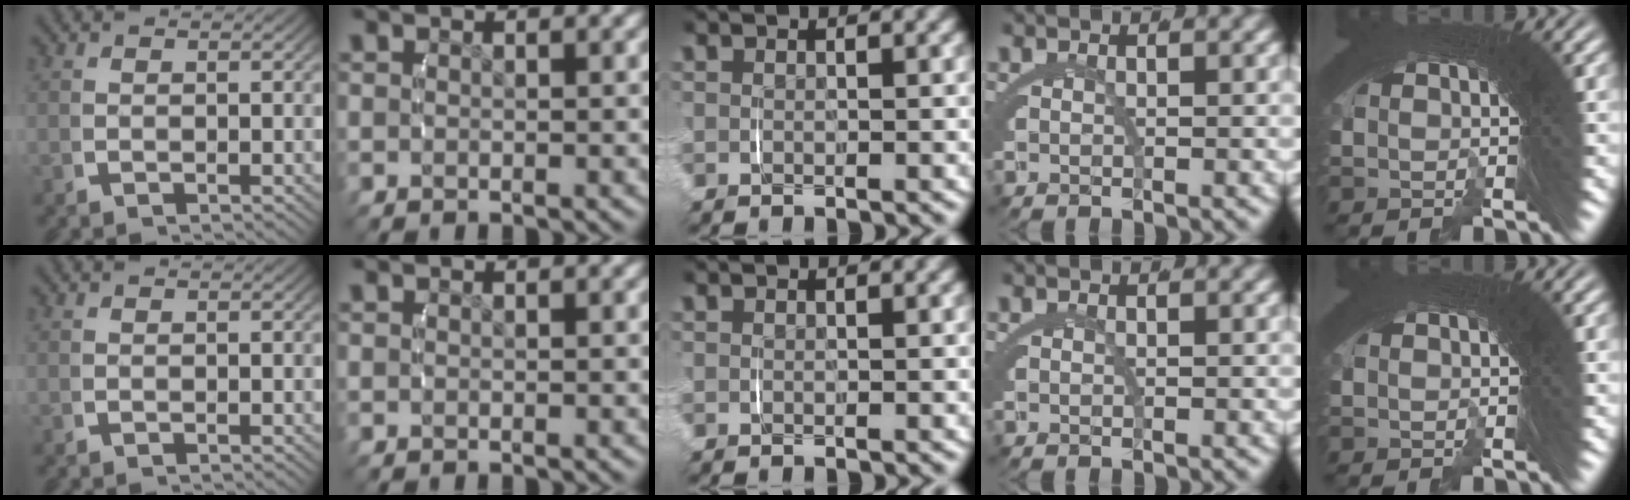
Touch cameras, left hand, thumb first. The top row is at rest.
{"ring": {"total": 0.6, "force": [-0.4, 0.4, 0.1], "torque": [-0.005, -0.003, -0.007]}}